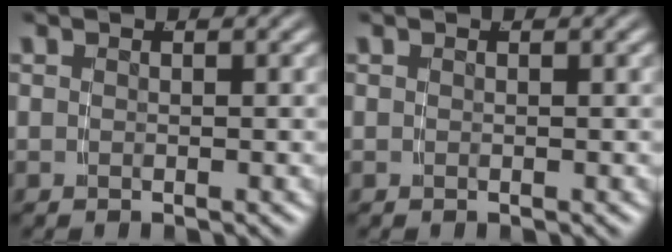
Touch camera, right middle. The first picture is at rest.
{"total": 0.0}